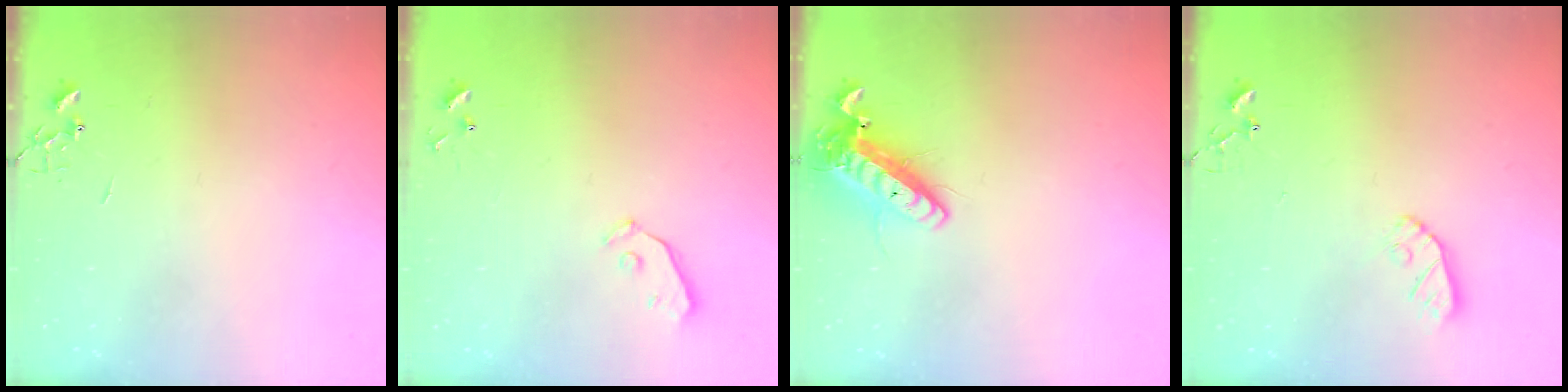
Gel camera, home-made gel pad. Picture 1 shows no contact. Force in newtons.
{"total": 4.0, "press": 4.0, "slide": 0.2}
{"total": 14.8, "press": 14.5, "slide": 2.9}
{"total": 7.2, "press": 7.2, "slide": 0.4}